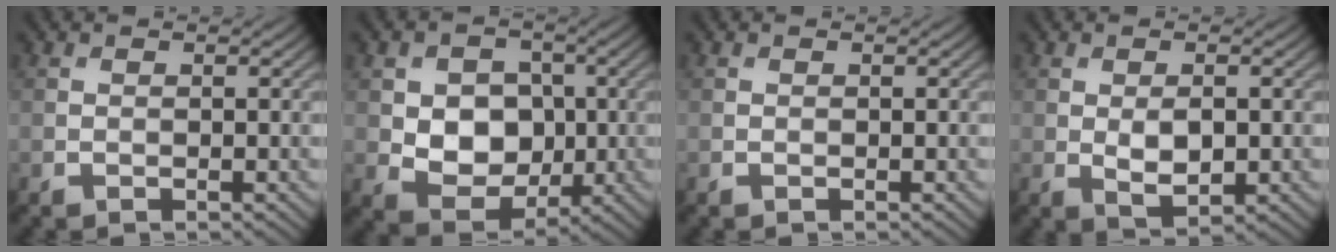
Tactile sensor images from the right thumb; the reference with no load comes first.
{"total": 7.6, "force": [-0.1, 6.1, 4.5], "torque": [-0.096, -0.007, -0.012]}
{"total": 0.0}
{"total": 3.8, "force": [-0.1, 1.9, 3.2], "torque": [-0.062, -0.007, 0.004]}